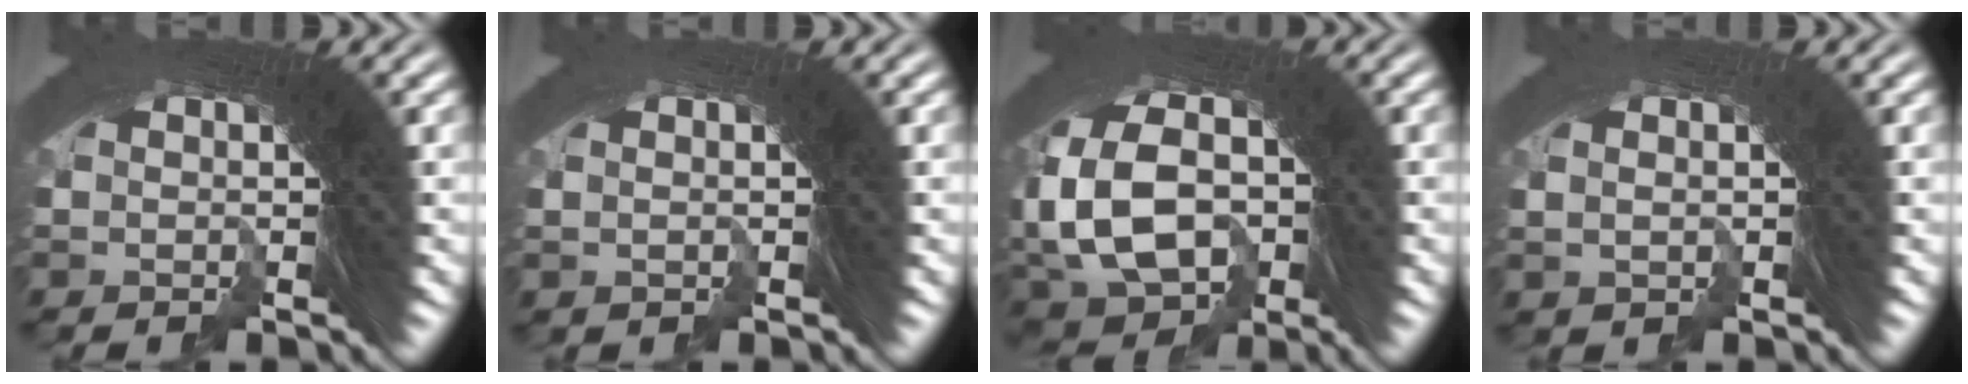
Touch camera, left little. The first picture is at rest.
{"total": 0.0}
{"total": 13.0, "force": [-2.4, 10.6, 7.1], "torque": [-0.147, -0.021, -0.043]}
{"total": 1.0, "force": [0.1, 1.0, 0.1], "torque": [-0.006, 0.007, 0.001]}